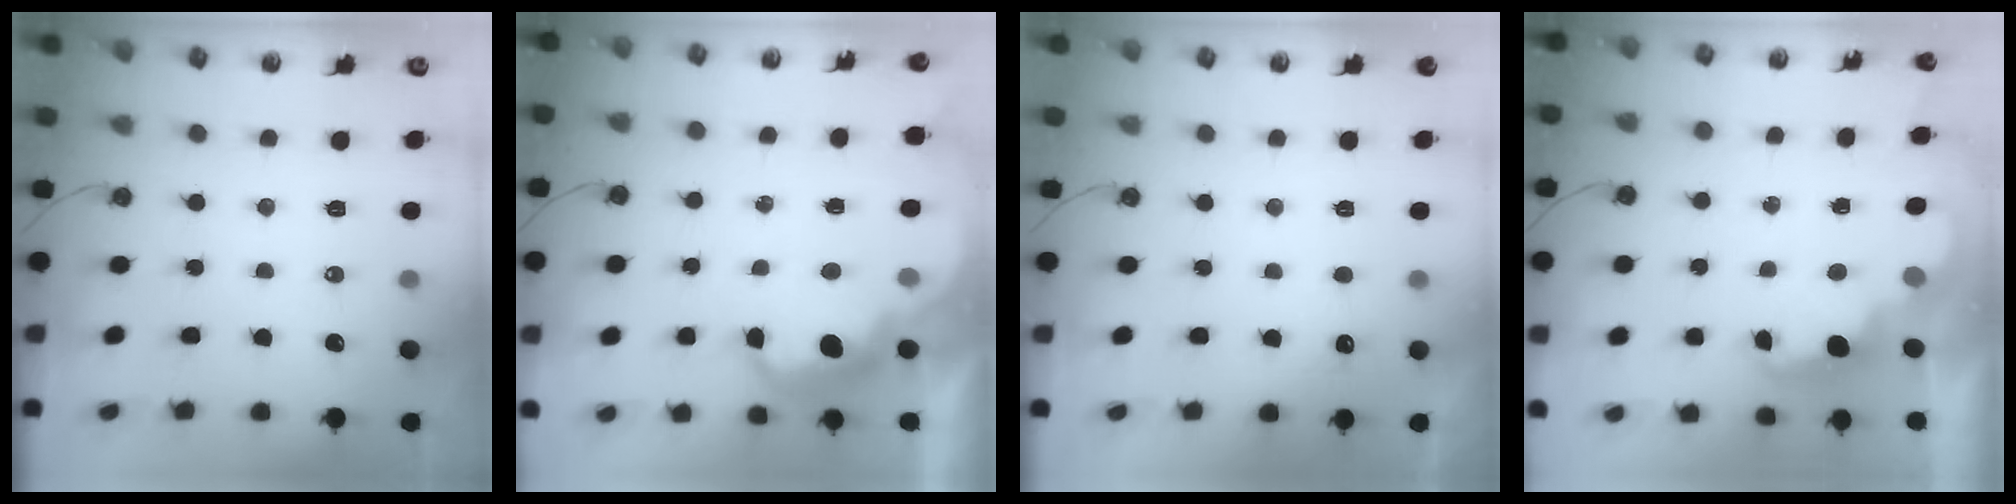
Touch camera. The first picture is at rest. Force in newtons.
{"total": 7.4, "press": 7.3, "slide": 0.6}
{"total": 2.9, "press": 2.7, "slide": 1.0}
{"total": 2.4, "press": 2.3, "slide": 0.5}